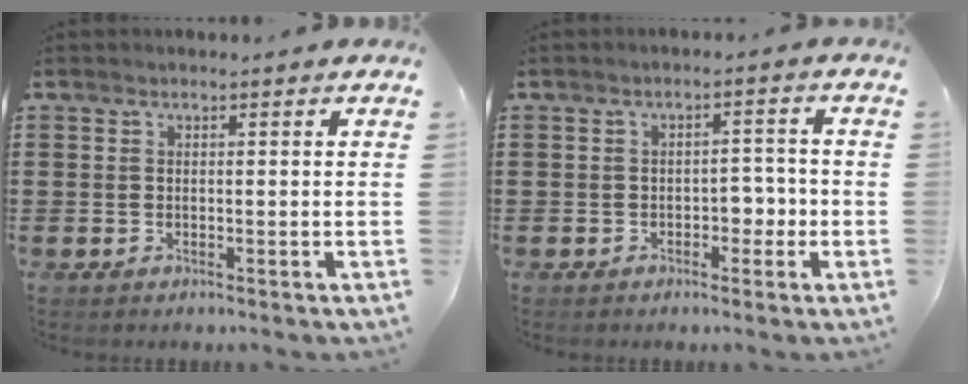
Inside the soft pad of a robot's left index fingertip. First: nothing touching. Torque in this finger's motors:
{"motor_torque": [0.00, 0.05, 0.16, 0.02]}